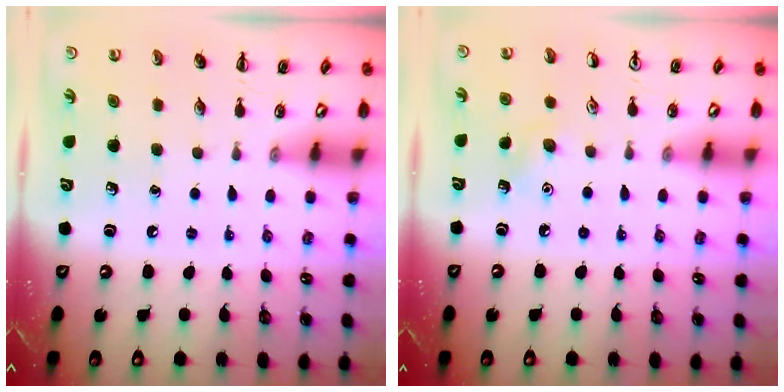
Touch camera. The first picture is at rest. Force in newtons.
{"total": 5.5, "press": 5.3, "slide": 1.5}